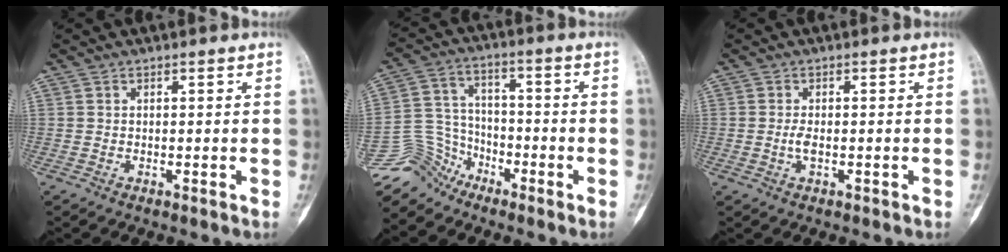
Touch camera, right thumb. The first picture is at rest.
{"total": 8.7, "force": [-7.4, 4.6, -0.5], "torque": [0.032, 0.068, -0.154]}
{"total": 2.0, "force": [-0.5, 1.1, 1.6], "torque": [-0.030, 0.002, -0.013]}